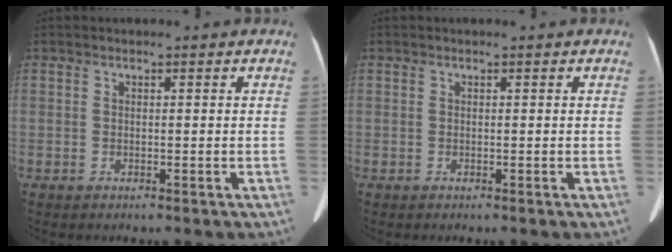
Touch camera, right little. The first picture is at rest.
{"total": 0.0}